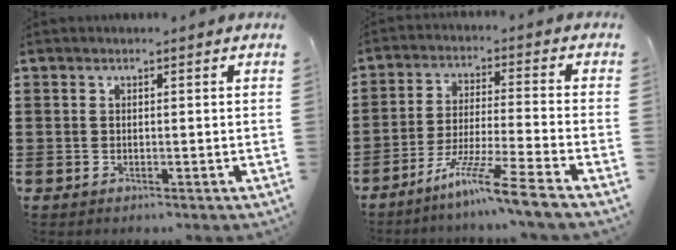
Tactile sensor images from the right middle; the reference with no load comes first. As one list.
[{"total": 8.6, "force": [-6.7, -0.9, 5.3], "torque": [-0.107, -0.016, -0.133]}]